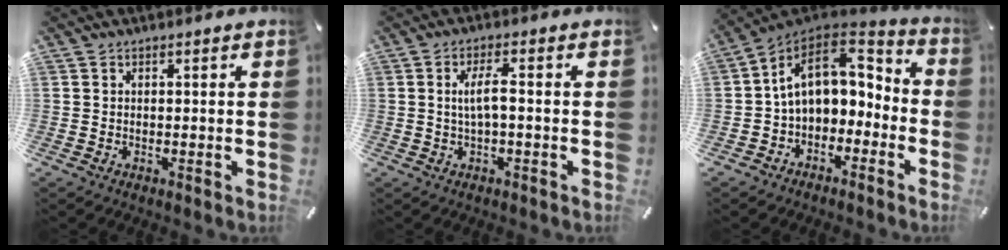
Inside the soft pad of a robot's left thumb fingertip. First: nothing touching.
{"total": 4.9, "force": [0.0, 1.2, 4.8], "torque": [-0.096, 0.003, -0.006]}
{"total": 13.3, "force": [1.5, 9.8, 8.9], "torque": [-0.153, -0.001, 0.029]}